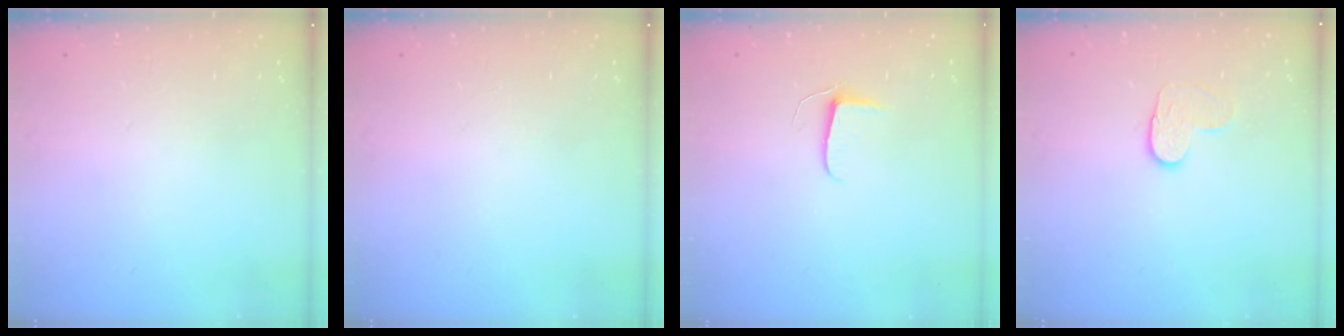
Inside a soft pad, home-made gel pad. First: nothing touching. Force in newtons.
{"total": 0.0}
{"total": 5.5, "press": 5.5, "slide": 0.5}
{"total": 4.9, "press": 4.8, "slide": 0.5}